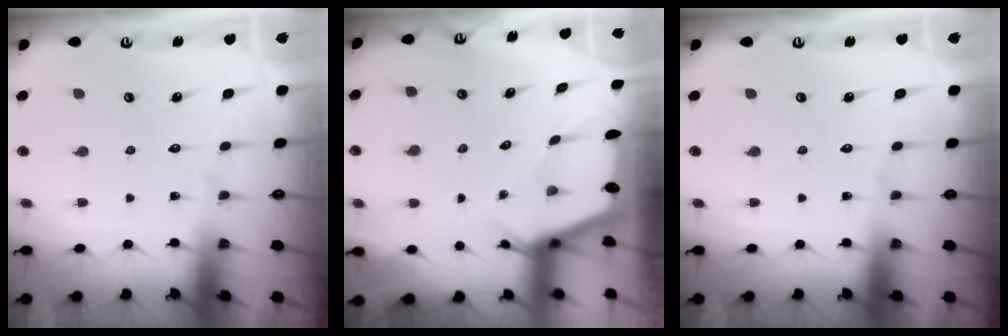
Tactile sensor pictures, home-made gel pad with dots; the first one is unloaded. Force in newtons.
{"total": 2.4, "press": 2.4, "slide": 0.2}
{"total": 0.0}